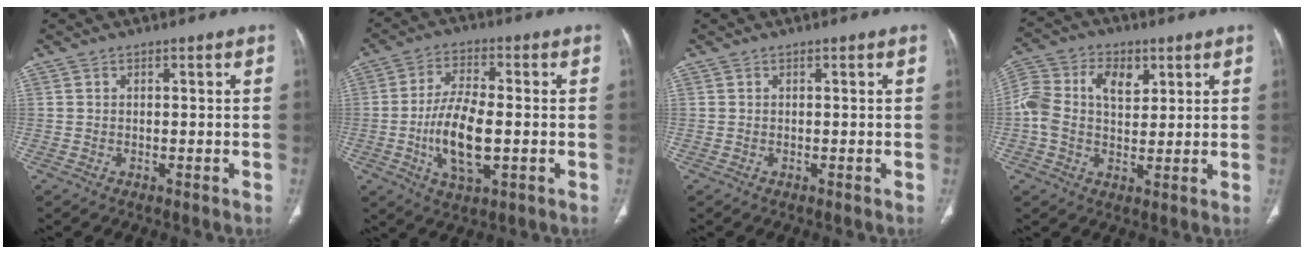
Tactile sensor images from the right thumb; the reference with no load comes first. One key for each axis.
{"total": 11.5, "fx": -1.9, "fy": 4.6, "fz": 10.4, "tx": -0.202, "ty": 0.002, "tz": -0.034}
{"total": 0.0}
{"total": 11.4, "fx": 2.6, "fy": 7.8, "fz": 7.9, "tx": -0.142, "ty": 0.010, "tz": 0.043}